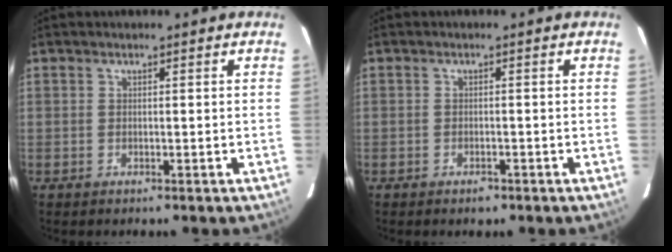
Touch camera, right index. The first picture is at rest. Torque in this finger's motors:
{"motor_torque": [0.09, -0.06, -0.02, 0.00]}